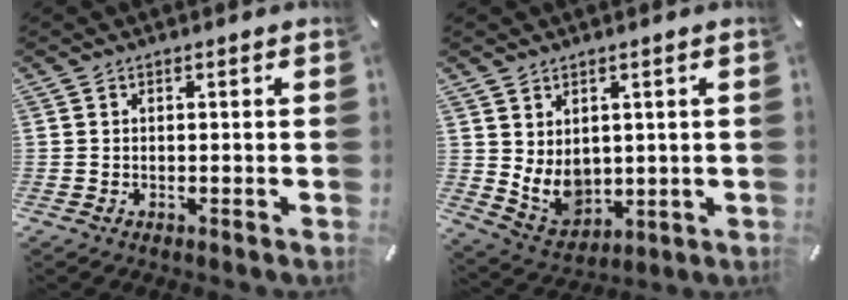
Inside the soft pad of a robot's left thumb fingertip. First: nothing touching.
{"total": 7.7, "force": [2.2, 6.5, 3.4], "torque": [-0.071, -0.027, 0.047]}